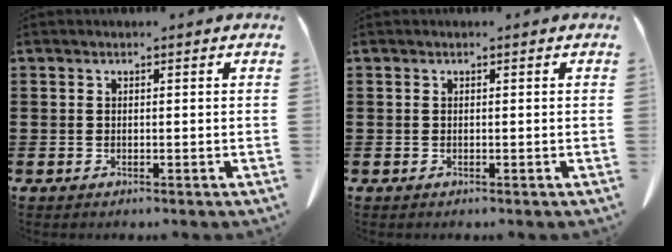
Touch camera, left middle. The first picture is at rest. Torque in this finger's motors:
{"motor_torque": [-0.36, -0.36, 0.04, 0.02]}